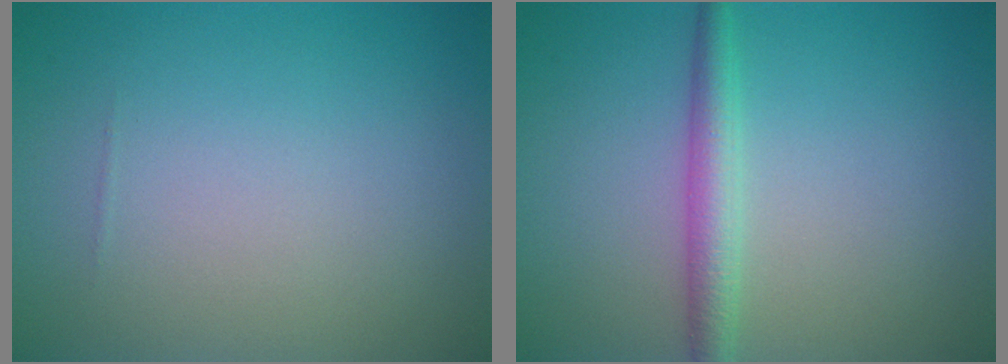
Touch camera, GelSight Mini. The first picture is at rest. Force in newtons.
{"total": 2.7, "press": 2.7, "slide": 0.0}